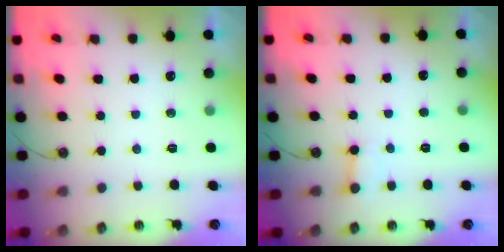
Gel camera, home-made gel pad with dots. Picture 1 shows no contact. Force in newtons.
{"total": 2.5, "press": 2.4, "slide": 0.4}